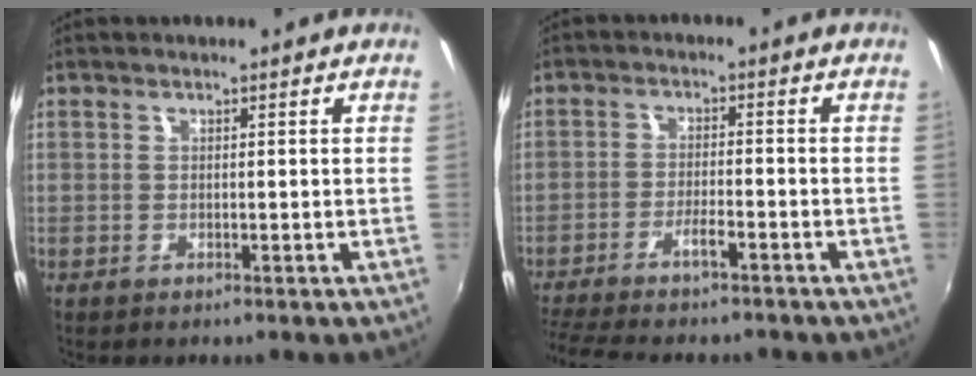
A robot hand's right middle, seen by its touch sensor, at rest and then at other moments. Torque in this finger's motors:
{"motor_torque": [1.09, -1.05, 0.25, 0.08]}